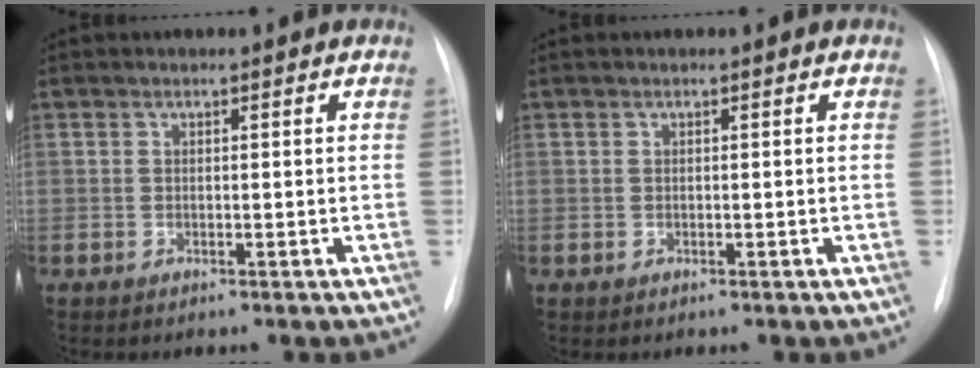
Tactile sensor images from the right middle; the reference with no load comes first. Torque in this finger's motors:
{"motor_torque": [0.34, -0.65, 0.05, 0.01]}